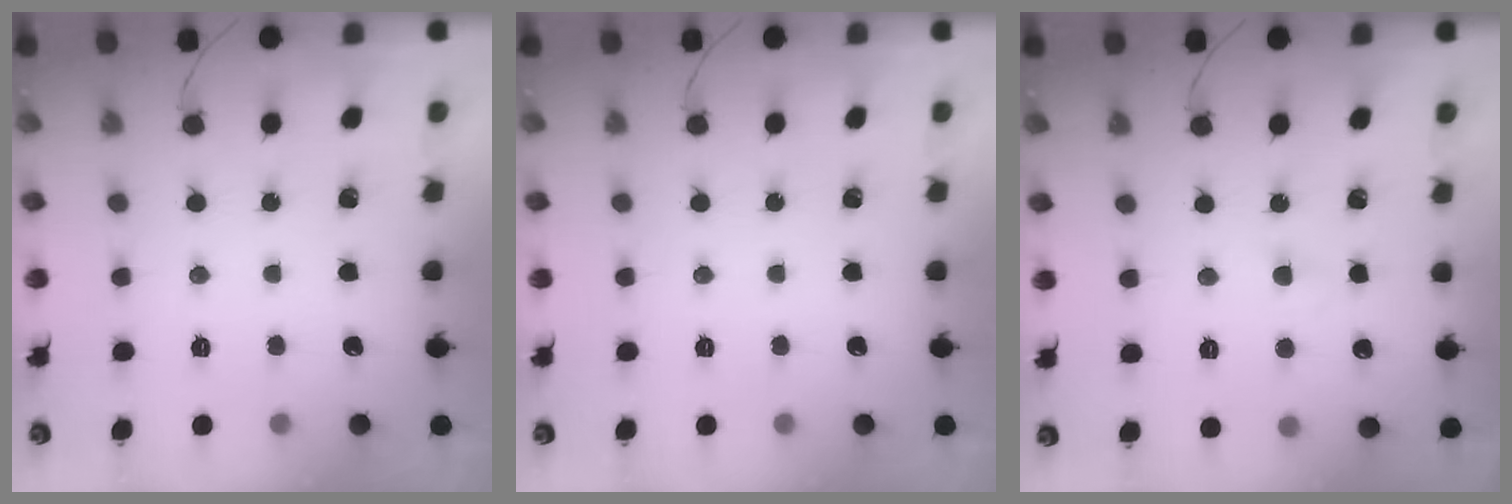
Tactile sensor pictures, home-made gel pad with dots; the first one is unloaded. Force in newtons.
{"total": 0.0}
{"total": 2.6, "press": 2.4, "slide": 0.9}